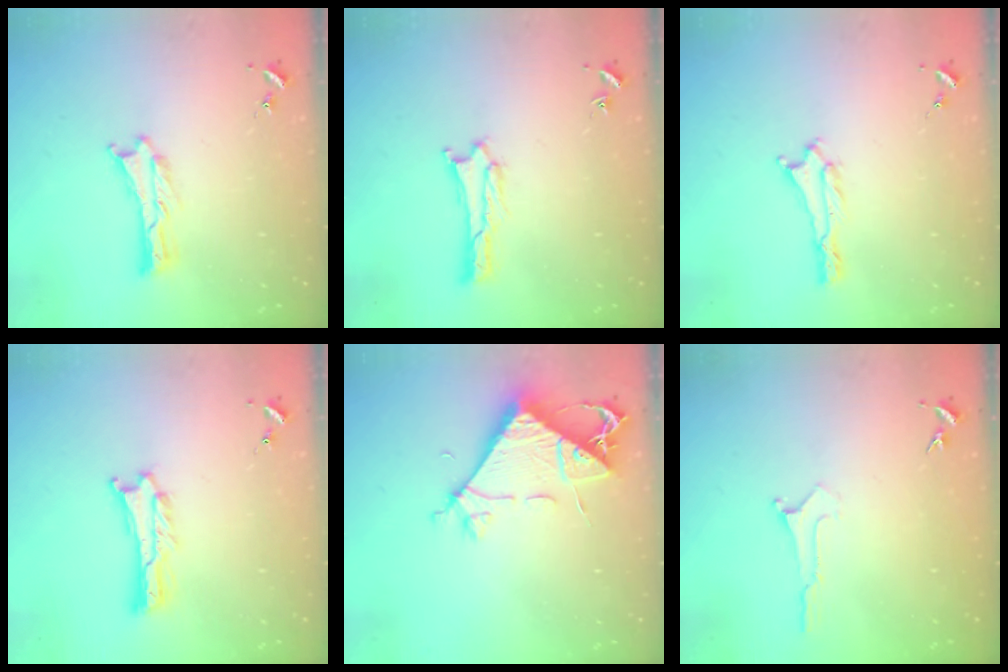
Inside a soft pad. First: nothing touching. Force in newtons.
{"total": 1.9, "press": 1.9, "slide": 0.1}
{"total": 0.0}
{"total": 1.0, "press": 1.0, "slide": 0.2}
{"total": 7.2, "press": 7.1, "slide": 1.2}
{"total": 0.0}